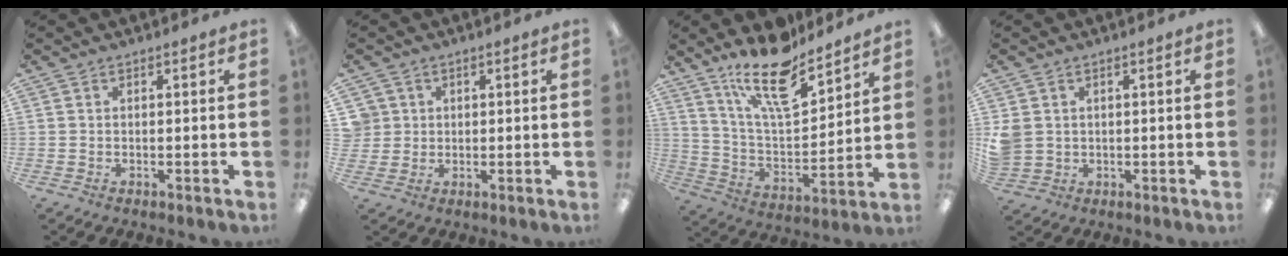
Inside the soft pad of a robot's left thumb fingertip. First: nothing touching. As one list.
[{"total": 3.8, "force": [1.2, 3.6, 0.0], "torque": [-0.007, 0.006, 0.021]}, {"total": 17.5, "force": [13.4, 5.7, 9.7], "torque": [-0.170, -0.083, 0.229]}, {"total": 4.0, "force": [1.0, 3.7, 1.3], "torque": [-0.029, 0.003, 0.020]}]